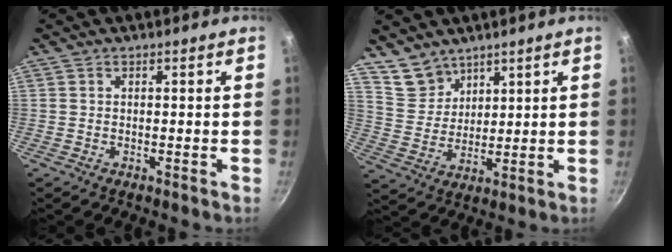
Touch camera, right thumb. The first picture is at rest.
{"total": 7.3, "force": [5.8, 4.3, 1.4], "torque": [-0.007, -0.024, 0.121]}